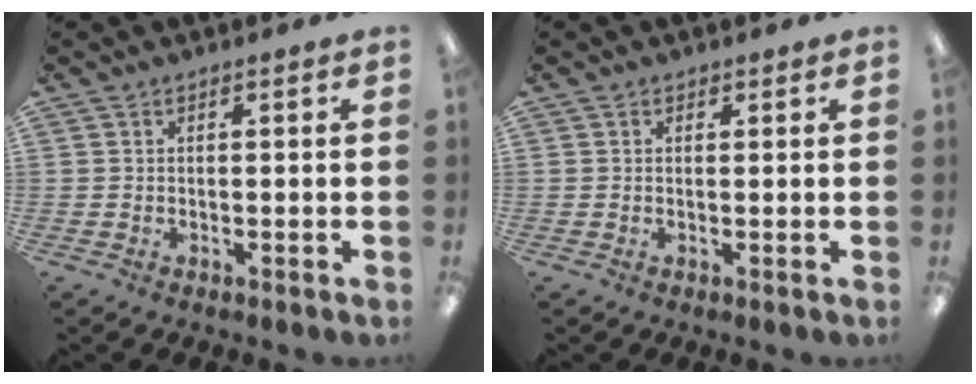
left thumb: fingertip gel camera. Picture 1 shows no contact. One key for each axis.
{"total": 0.5, "fx": 0.4, "fy": 0.3, "fz": 0.0, "tx": 0.008, "ty": -0.003, "tz": 0.006}